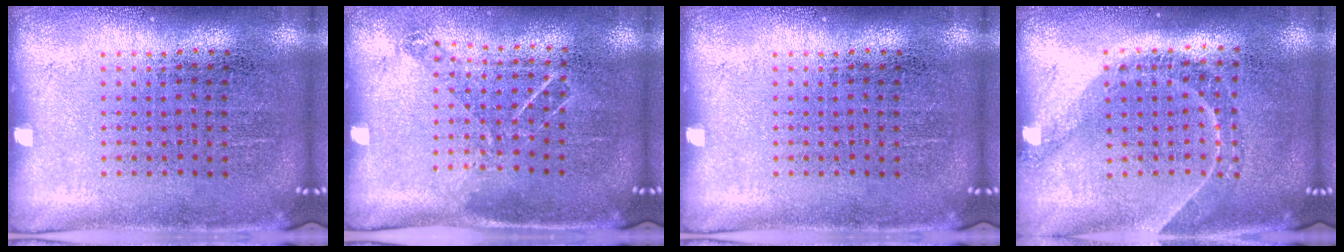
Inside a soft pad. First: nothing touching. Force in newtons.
{"total": 0.9, "press": 0.9, "slide": 0.1}
{"total": 0.0}
{"total": 1.3, "press": 1.1, "slide": 0.6}